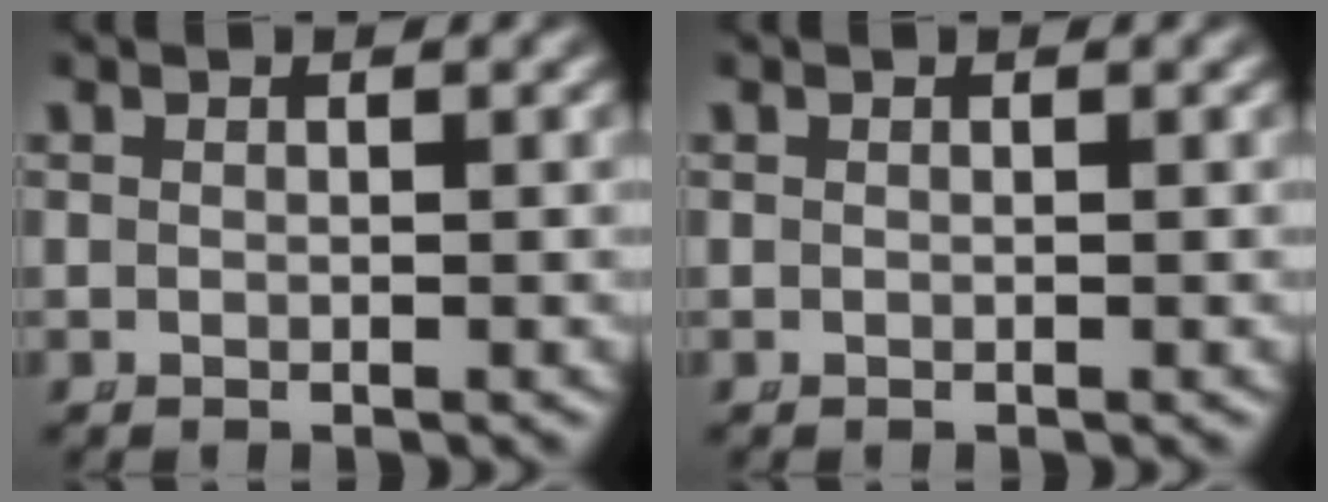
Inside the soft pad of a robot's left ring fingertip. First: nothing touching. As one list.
[{"total": 0.0}]